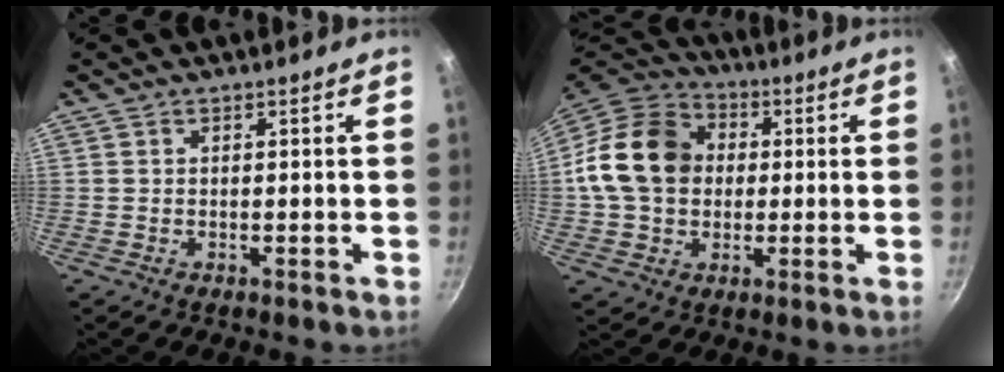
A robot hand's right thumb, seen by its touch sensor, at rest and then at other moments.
{"total": 17.1, "force": [1.2, 13.6, 10.2], "torque": [-0.162, 0.028, 0.008]}